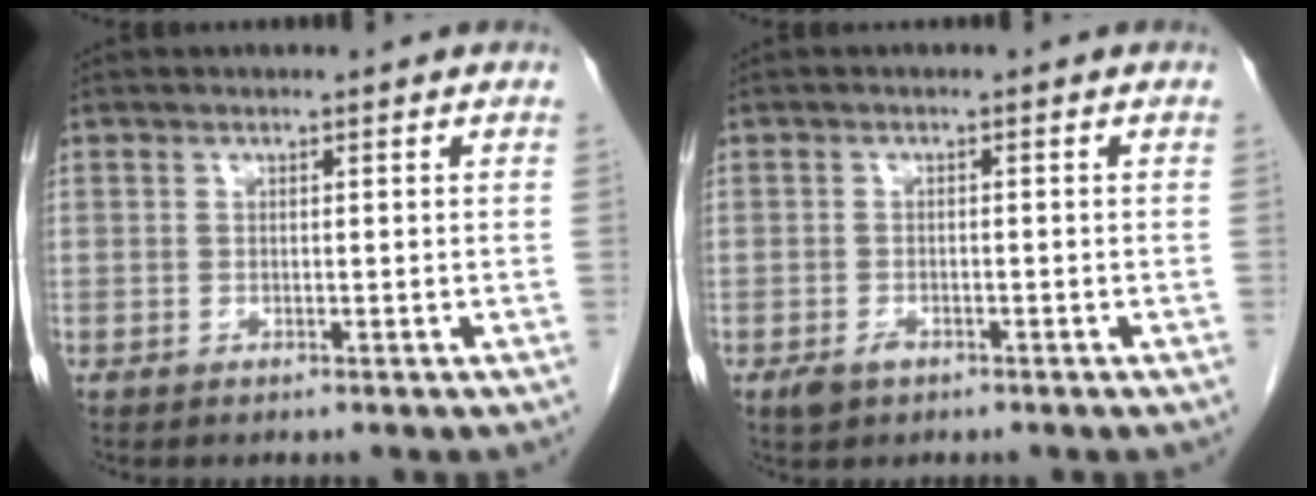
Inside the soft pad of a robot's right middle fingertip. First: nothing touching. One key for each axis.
{"total": 2.1, "fx": -1.3, "fy": 1.1, "fz": 1.2, "tx": -0.022, "ty": 0.000, "tz": -0.016}